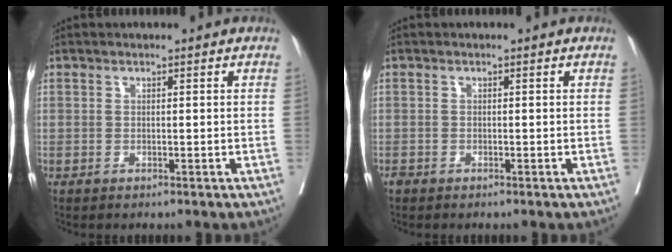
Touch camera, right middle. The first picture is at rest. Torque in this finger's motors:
{"motor_torque": [0.34, -0.29, 0.04, 0.00]}